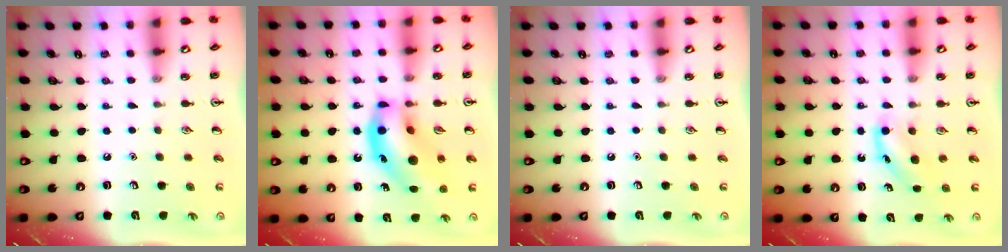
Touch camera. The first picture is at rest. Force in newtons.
{"total": 16.5, "press": 15.8, "slide": 4.8}
{"total": 0.0}
{"total": 4.2, "press": 4.0, "slide": 1.2}